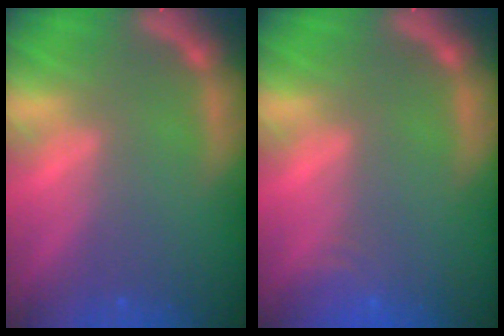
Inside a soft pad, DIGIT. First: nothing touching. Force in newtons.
{"total": 2.4}